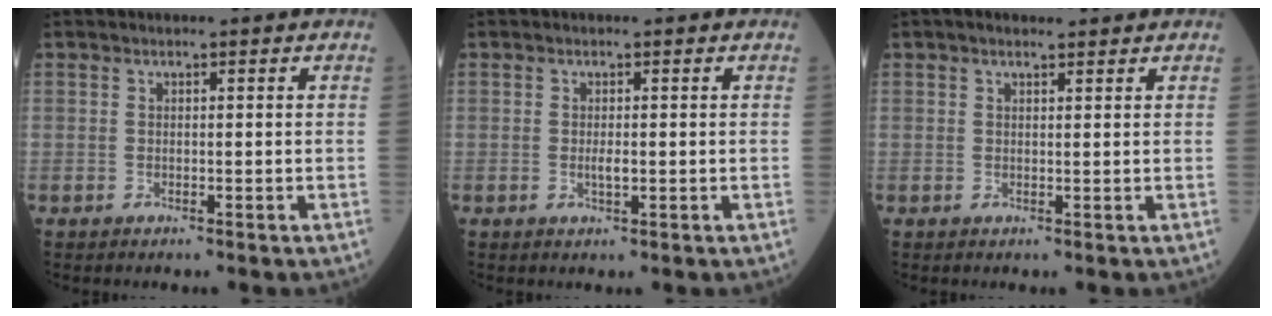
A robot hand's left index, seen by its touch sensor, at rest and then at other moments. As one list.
[{"total": 1.3, "force": [0.0, 0.3, 1.2], "torque": [-0.028, -0.003, 0.001]}, {"total": 2.7, "force": [2.1, 0.7, 1.4], "torque": [-0.027, 0.019, 0.034]}]